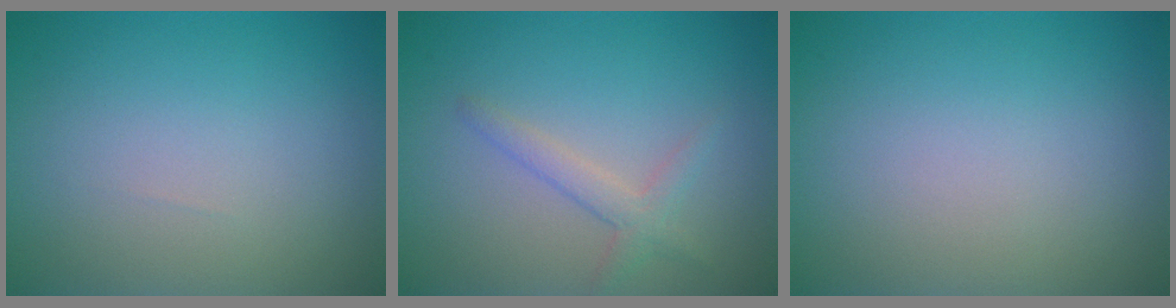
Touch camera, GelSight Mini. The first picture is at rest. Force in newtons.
{"total": 2.0, "press": 2.0, "slide": 0.1}
{"total": 0.0}